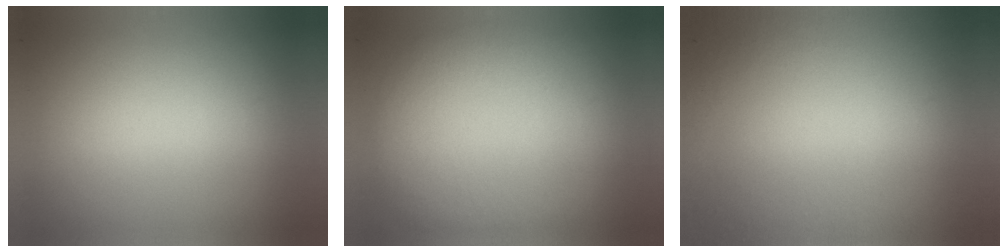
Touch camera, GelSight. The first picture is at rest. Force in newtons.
{"total": 2.2}
{"total": 2.8}